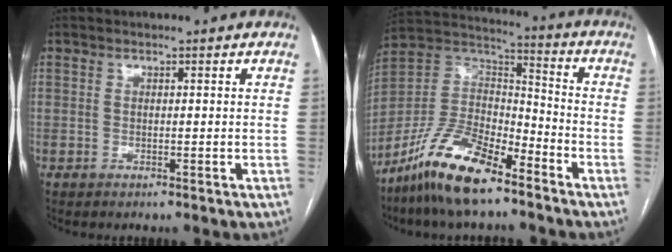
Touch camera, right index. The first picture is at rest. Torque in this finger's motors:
{"motor_torque": [0.60, -0.98, -0.07, -0.21]}